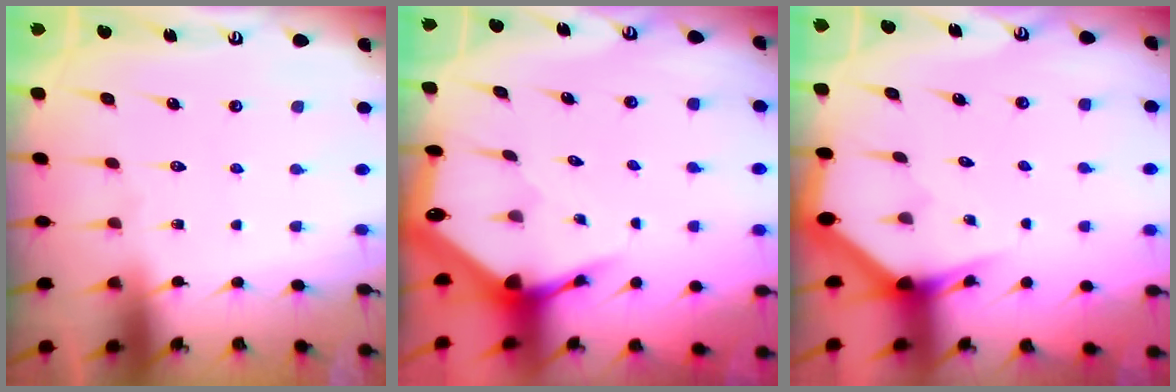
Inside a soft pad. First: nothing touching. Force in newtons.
{"total": 3.8, "press": 3.8, "slide": 0.5}
{"total": 2.8, "press": 2.8, "slide": 0.0}